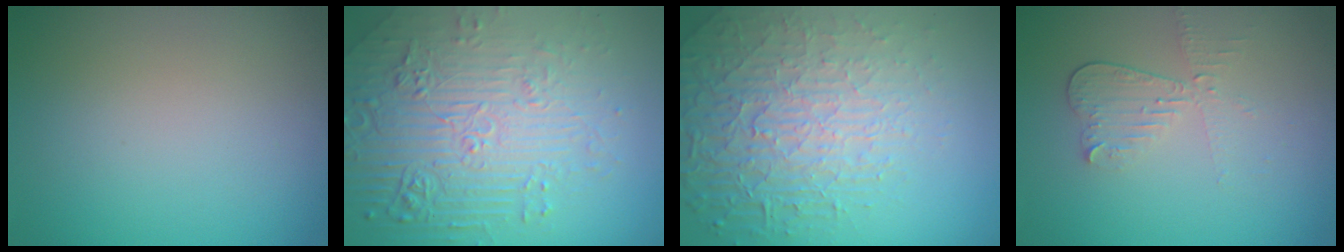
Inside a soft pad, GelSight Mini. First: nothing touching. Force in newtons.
{"total": 8.0, "press": 5.7, "slide": 5.6}
{"total": 7.5, "press": 5.4, "slide": 5.2}
{"total": 2.8, "press": 2.5, "slide": 1.3}